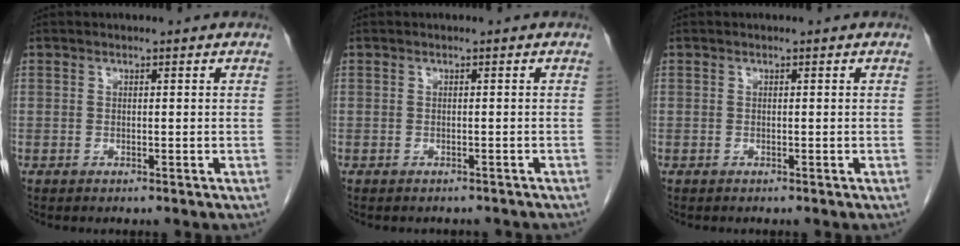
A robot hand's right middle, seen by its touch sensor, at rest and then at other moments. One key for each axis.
{"total": 4.4, "fx": -3.8, "fy": 1.6, "fz": 1.3, "tx": -0.017, "ty": -0.002, "tz": -0.040}
{"total": 0.0}